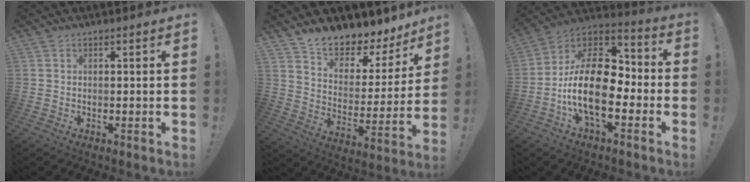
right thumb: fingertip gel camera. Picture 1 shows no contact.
{"total": 9.1, "force": [8.4, 2.5, 2.2], "torque": [-0.041, -0.087, 0.144]}
{"total": 20.2, "force": [-4.5, 10.2, 16.8], "torque": [-0.318, 0.014, -0.070]}